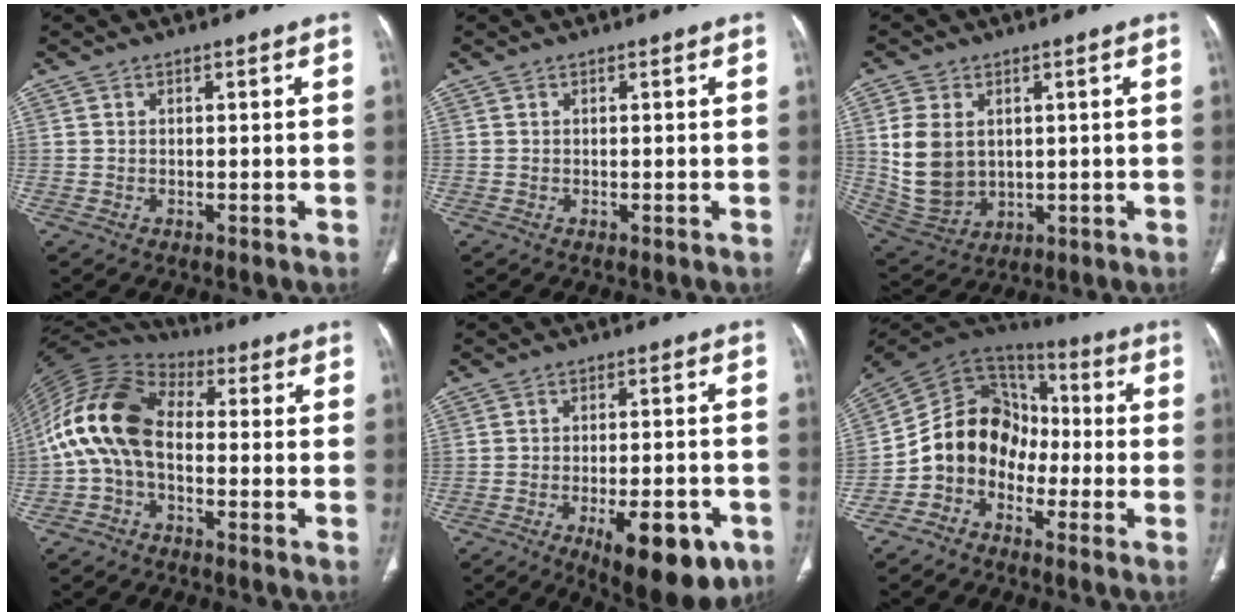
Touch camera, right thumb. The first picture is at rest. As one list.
[{"total": 0.0}, {"total": 11.4, "force": [1.8, 8.4, 7.5], "torque": [-0.138, -0.011, 0.059]}, {"total": 14.8, "force": [-1.1, 9.2, 11.5], "torque": [-0.226, 0.043, -0.035]}, {"total": 15.0, "force": [-7.2, 5.9, 11.7], "torque": [-0.128, 0.020, -0.089]}, {"total": 13.5, "force": [-4.9, 10.9, 6.3], "torque": [-0.082, 0.081, -0.101]}]